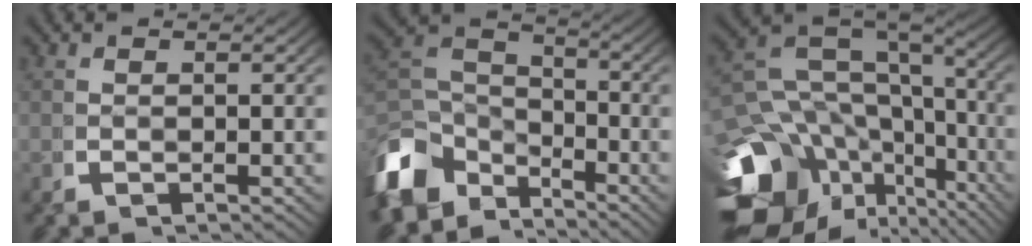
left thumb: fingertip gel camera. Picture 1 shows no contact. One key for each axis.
{"total": 10.4, "fx": -3.9, "fy": 7.3, "fz": 6.2, "tx": -0.130, "ty": -0.033, "tz": -0.057}
{"total": 15.6, "fx": -4.4, "fy": 10.8, "fz": 10.3, "tx": -0.189, "ty": -0.059, "tz": -0.046}